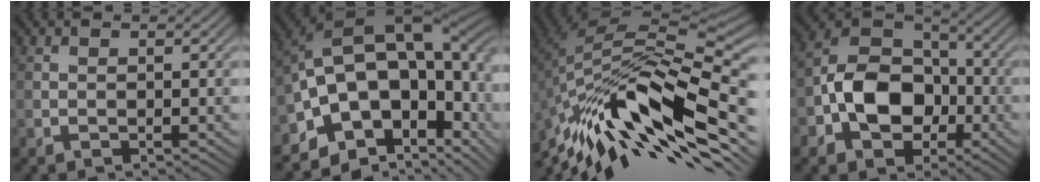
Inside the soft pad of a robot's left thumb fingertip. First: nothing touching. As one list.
[{"total": 17.0, "force": [-2.0, 11.1, 12.6], "torque": [-0.192, -0.024, -0.006]}, {"total": 16.6, "force": [-8.1, 5.9, 13.2], "torque": [-0.249, 0.007, -0.159]}, {"total": 10.6, "force": [-3.0, 7.6, 6.7], "torque": [-0.131, 0.003, -0.073]}]